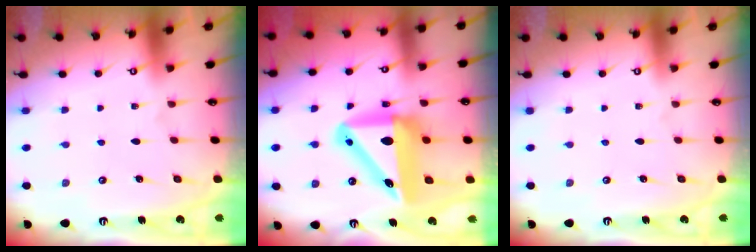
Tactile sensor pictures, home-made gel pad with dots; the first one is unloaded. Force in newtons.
{"total": 15.6, "press": 14.9, "slide": 4.6}
{"total": 0.0}